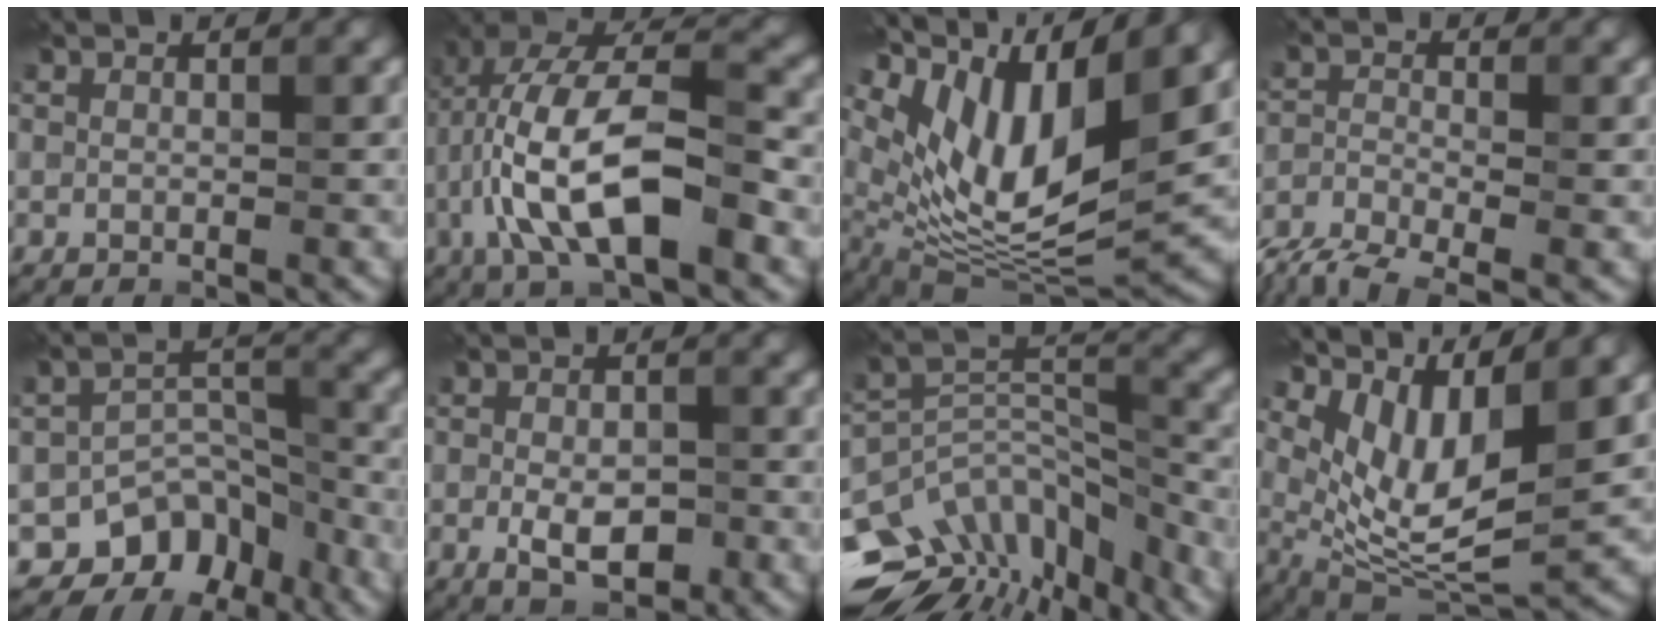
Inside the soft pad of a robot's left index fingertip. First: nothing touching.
{"total": 12.3, "force": [-3.3, 4.7, 10.8], "torque": [-0.210, 0.019, -0.066]}
{"total": 12.8, "force": [6.2, 4.9, 10.1], "torque": [-0.196, 0.007, 0.124]}
{"total": 6.6, "force": [-5.1, 2.0, 3.7], "torque": [-0.083, -0.027, -0.102]}
{"total": 6.5, "force": [-4.5, 4.2, 2.0], "torque": [-0.008, -0.005, -0.070]}
{"total": 4.4, "force": [-1.3, 2.3, 3.5], "torque": [-0.058, -0.002, -0.023]}
{"total": 11.8, "force": [-7.8, 6.5, 6.0], "torque": [-0.101, 0.037, -0.107]}
{"total": 8.6, "force": [3.3, 3.5, 7.1], "torque": [-0.142, -0.015, 0.066]}